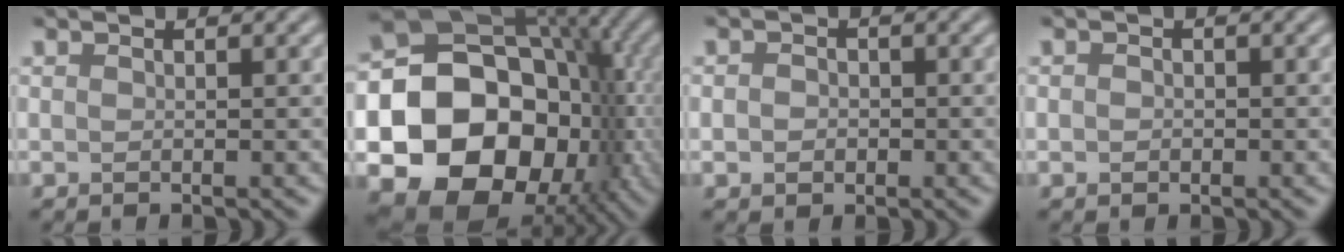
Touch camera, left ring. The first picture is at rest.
{"total": 18.0, "force": [-4.5, 14.4, 9.8], "torque": [-0.143, -0.007, -0.093]}
{"total": 1.8, "force": [-0.1, 1.5, 0.9], "torque": [0.000, 0.005, -0.011]}
{"total": 0.8, "force": [-0.1, 0.7, 0.4], "torque": [-0.002, -0.002, -0.004]}